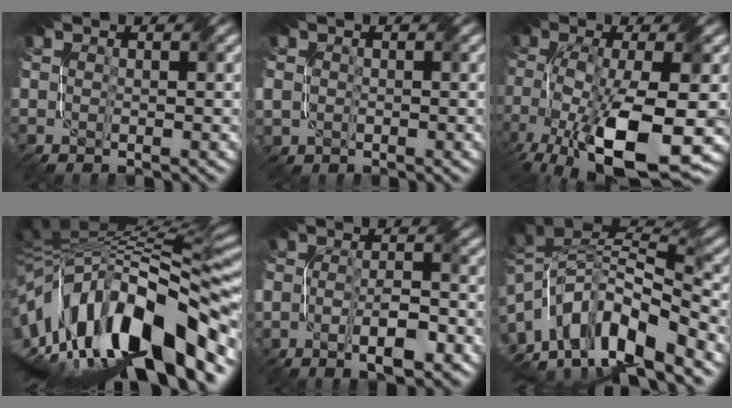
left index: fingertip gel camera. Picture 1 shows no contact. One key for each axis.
{"total": 2.0, "fx": 0.7, "fy": 1.9, "fz": -0.3, "tx": -0.001, "ty": 0.009, "tz": 0.017}
{"total": 10.4, "fx": -5.0, "fy": 3.5, "fz": 8.4, "tx": -0.164, "ty": -0.017, "tz": -0.081}
{"total": 15.7, "fx": -3.4, "fy": 6.4, "fz": 13.9, "tx": -0.230, "ty": 0.036, "tz": -0.066}
{"total": 4.5, "fx": -2.2, "fy": 2.1, "fz": 3.3, "tx": -0.058, "ty": -0.001, "tz": -0.033}
{"total": 10.9, "fx": -6.2, "fy": 4.6, "fz": 7.7, "tx": -0.142, "ty": 0.029, "tz": -0.108}